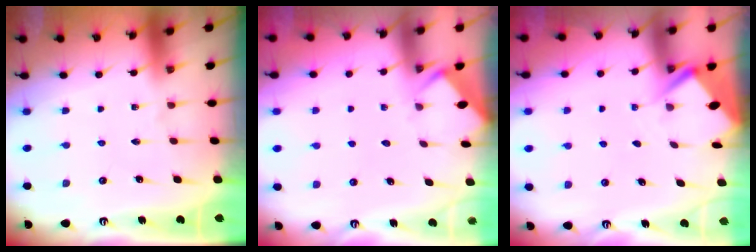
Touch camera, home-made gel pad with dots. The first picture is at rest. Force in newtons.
{"total": 3.1, "press": 3.1, "slide": 0.3}
{"total": 3.0, "press": 2.9, "slide": 0.4}